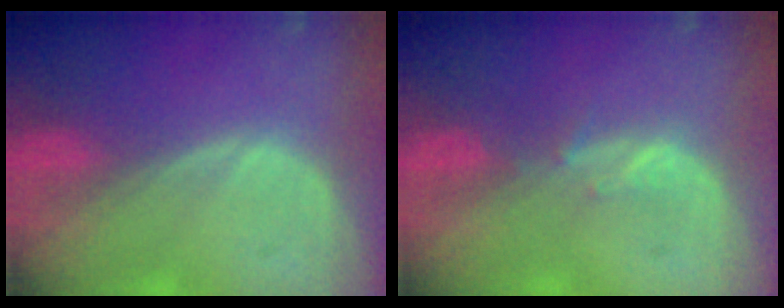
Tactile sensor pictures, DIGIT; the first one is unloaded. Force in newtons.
{"total": 1.7, "press": 1.5, "slide": 0.8}